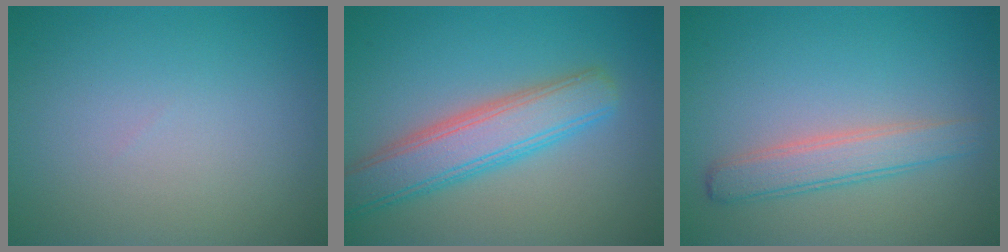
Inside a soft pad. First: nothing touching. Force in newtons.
{"total": 5.5, "press": 5.5, "slide": 0.2}
{"total": 3.0, "press": 3.0, "slide": 0.1}